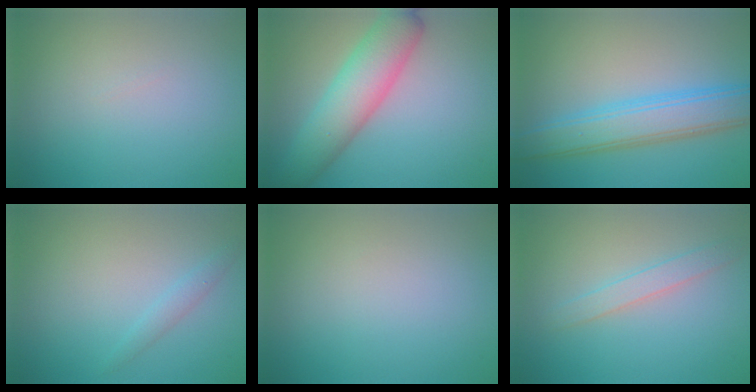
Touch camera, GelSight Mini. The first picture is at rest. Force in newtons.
{"total": 6.7, "press": 6.7, "slide": 0.1}
{"total": 6.1, "press": 6.1, "slide": 0.0}
{"total": 1.1, "press": 1.1, "slide": 0.0}
{"total": 0.0}
{"total": 2.1, "press": 2.1, "slide": 0.1}